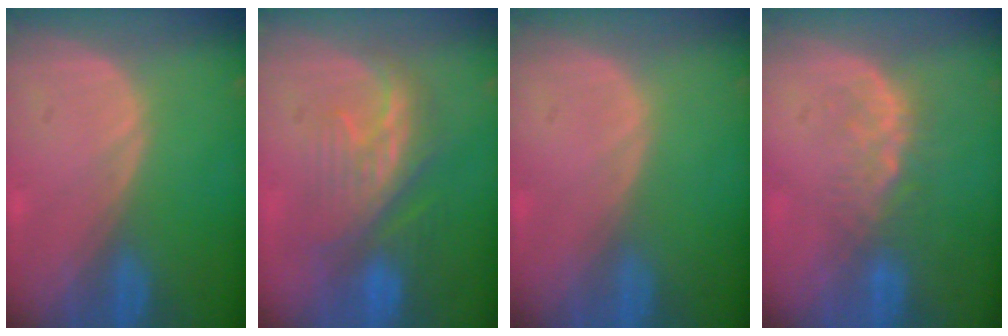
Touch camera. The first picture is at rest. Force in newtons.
{"total": 8.3, "press": 8.1, "slide": 1.9}
{"total": 0.0}
{"total": 4.4, "press": 4.0, "slide": 1.9}